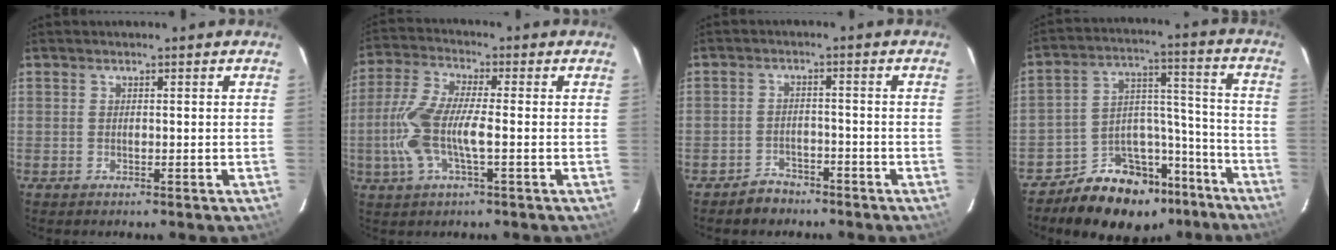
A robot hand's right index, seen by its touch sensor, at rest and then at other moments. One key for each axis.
{"total": 11.2, "fx": -2.0, "fy": 3.1, "fz": 10.6, "tx": -0.234, "ty": 0.002, "tz": -0.042}
{"total": 4.2, "fx": -3.3, "fy": 2.6, "fz": 0.3, "tx": -0.015, "ty": 0.015, "tz": -0.051}
{"total": 17.6, "fx": -13.5, "fy": 9.7, "fz": 5.6, "tx": -0.097, "ty": 0.069, "tz": -0.190}